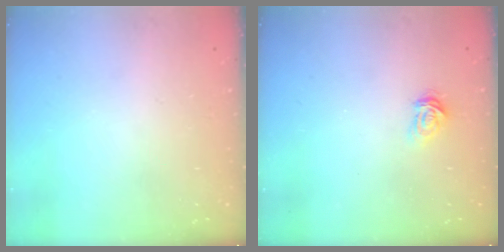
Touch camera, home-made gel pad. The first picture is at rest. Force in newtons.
{"total": 3.1, "press": 3.1, "slide": 0.3}